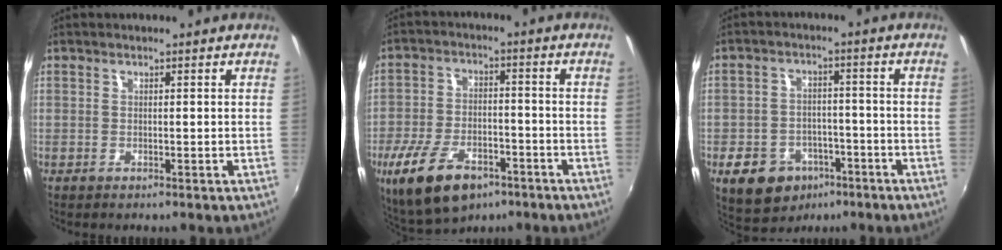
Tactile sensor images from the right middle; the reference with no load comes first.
{"total": 14.0, "force": [-8.3, 6.9, 8.9], "torque": [-0.195, -0.020, -0.141]}
{"total": 11.8, "force": [-6.7, 8.2, 5.1], "torque": [-0.125, 0.015, -0.086]}